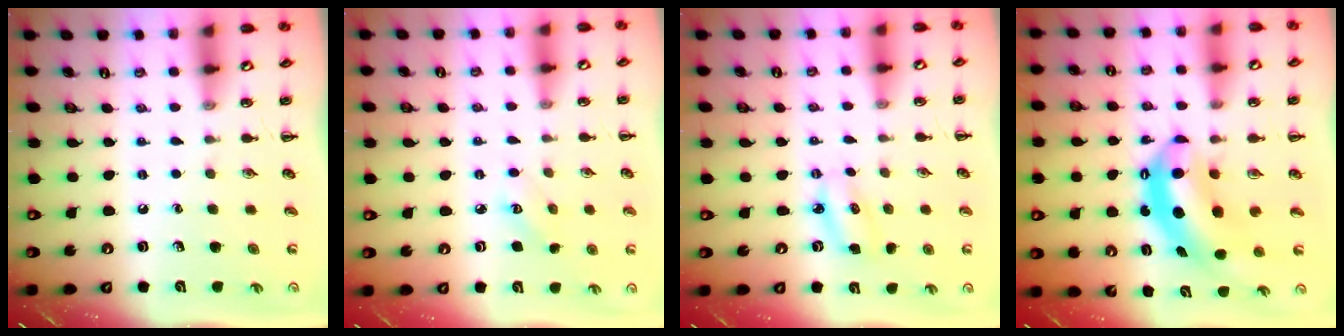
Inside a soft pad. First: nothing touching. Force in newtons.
{"total": 2.9, "press": 2.8, "slide": 0.8}
{"total": 4.1, "press": 4.0, "slide": 0.9}
{"total": 7.1, "press": 6.9, "slide": 1.8}